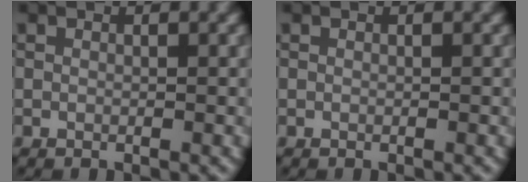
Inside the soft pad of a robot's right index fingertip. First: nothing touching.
{"total": 0.0}